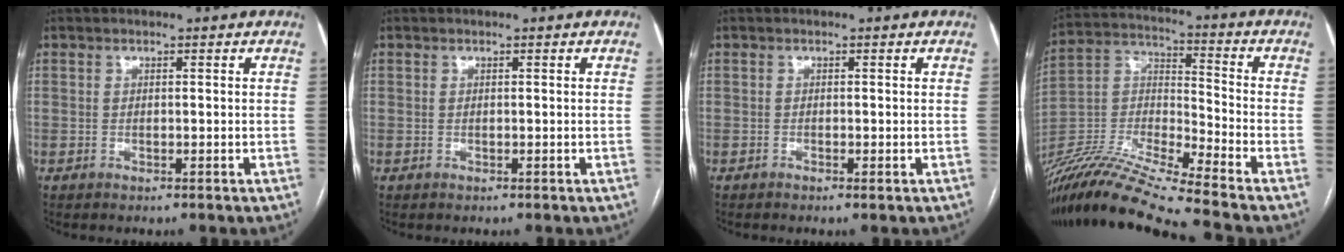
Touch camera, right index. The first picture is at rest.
{"total": 0.0}
{"total": 0.6, "force": [-0.4, 0.0, 0.5], "torque": [-0.008, -0.001, -0.006]}
{"total": 17.6, "force": [-15.7, -1.9, 7.7], "torque": [-0.156, 0.004, -0.294]}